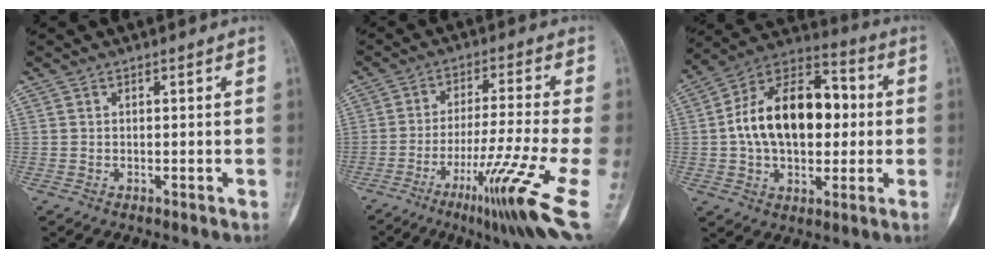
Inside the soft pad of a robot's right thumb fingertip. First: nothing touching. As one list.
[{"total": 15.7, "force": [-6.5, 0.4, 14.3], "torque": [-0.250, 0.000, -0.108]}, {"total": 20.5, "force": [1.1, 12.5, 16.2], "torque": [-0.241, 0.031, 0.013]}]